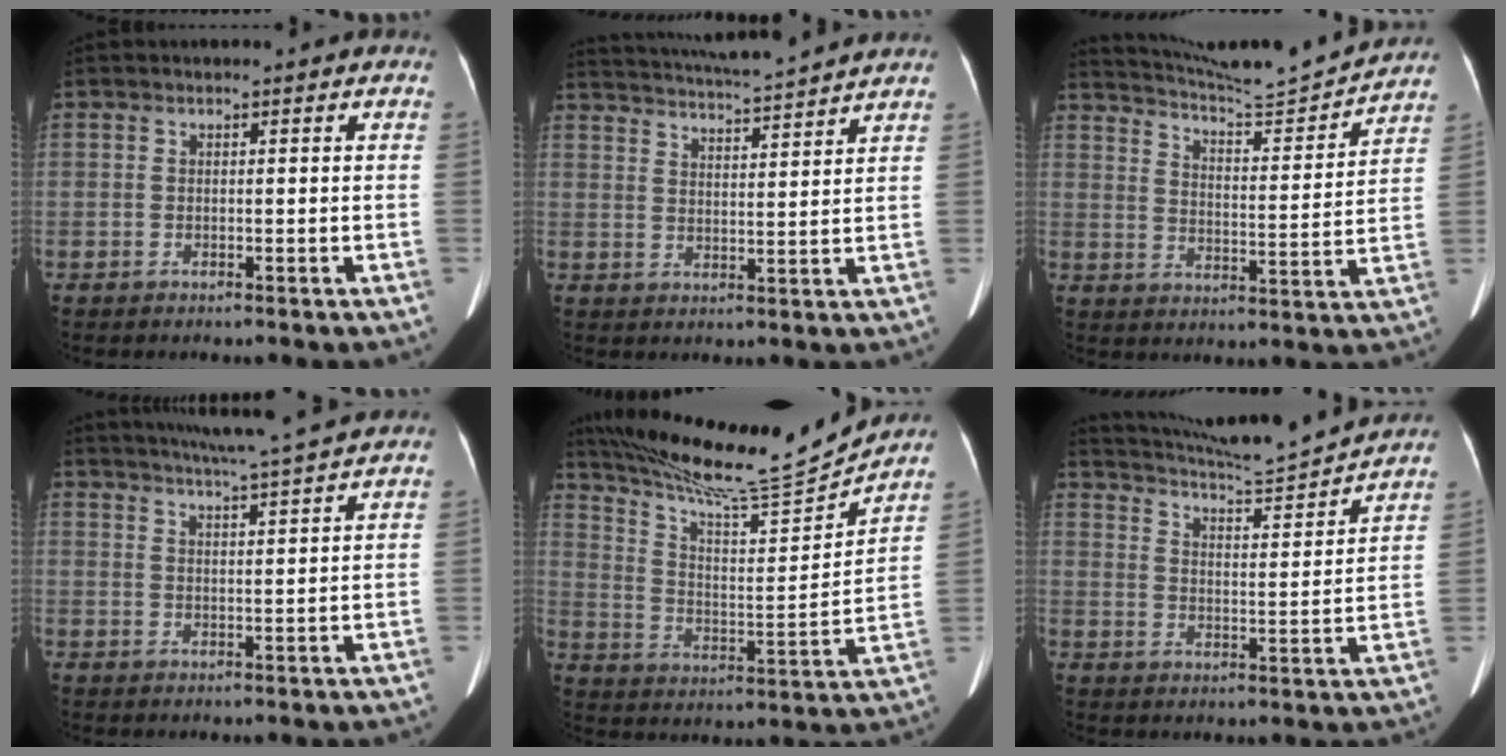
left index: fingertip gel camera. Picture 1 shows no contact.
{"total": 13.6, "force": [12.7, -0.7, 4.7], "torque": [-0.095, 0.003, 0.189]}
{"total": 14.6, "force": [14.1, -1.5, 3.4], "torque": [-0.067, -0.031, 0.212]}
{"total": 9.5, "force": [8.5, -1.4, 4.1], "torque": [-0.071, 0.009, 0.119]}
{"total": 17.2, "force": [16.0, -1.3, 6.2], "torque": [-0.116, -0.029, 0.259]}
{"total": 14.2, "force": [13.6, -1.8, 3.7], "torque": [-0.076, -0.030, 0.205]}